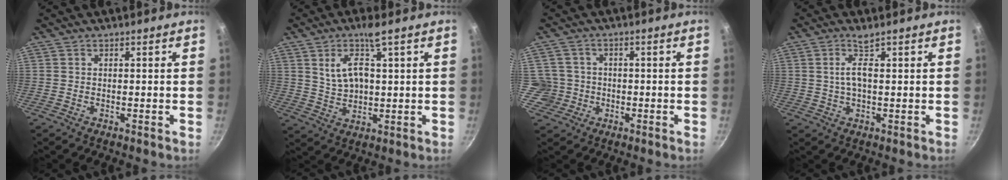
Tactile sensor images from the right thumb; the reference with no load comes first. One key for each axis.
{"total": 7.9, "fx": 3.2, "fy": 3.0, "fz": 6.6, "tx": -0.115, "ty": -0.012, "tz": 0.071}
{"total": 4.7, "fx": -0.6, "fy": 4.7, "fz": 0.4, "tx": 0.027, "ty": 0.013, "tz": -0.010}
{"total": 3.8, "fx": 1.2, "fy": 1.0, "fz": 3.4, "tx": -0.070, "ty": 0.001, "tz": 0.025}